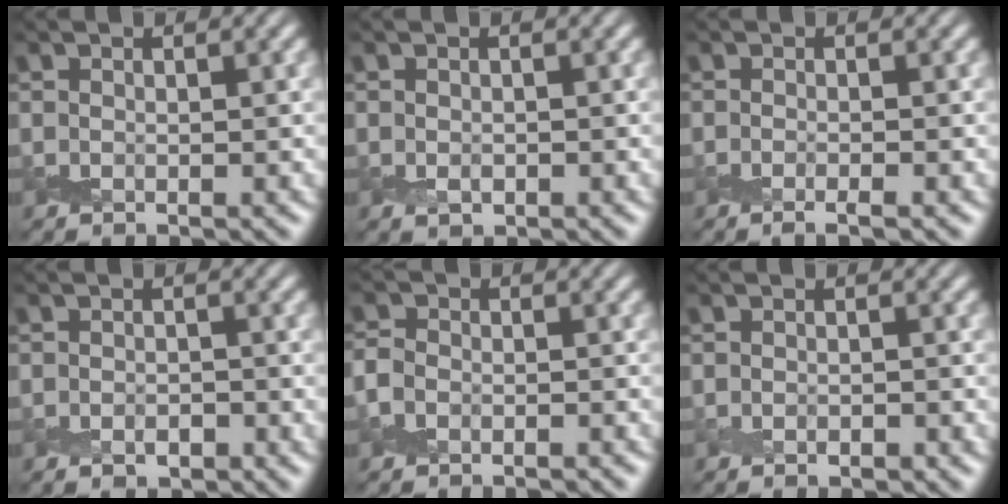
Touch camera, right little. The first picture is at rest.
{"total": 1.0, "force": [-0.2, 0.7, 0.7], "torque": [-0.010, -0.002, -0.004]}
{"total": 1.5, "force": [-0.7, 0.4, 1.3], "torque": [-0.013, -0.001, -0.016]}
{"total": 1.6, "force": [-0.9, 0.9, 0.9], "torque": [-0.015, -0.001, -0.016]}
{"total": 2.5, "force": [-1.7, 1.6, 0.9], "torque": [-0.016, 0.001, -0.043]}
{"total": 1.0, "force": [-0.6, 0.4, 0.6], "torque": [-0.010, 0.000, -0.010]}